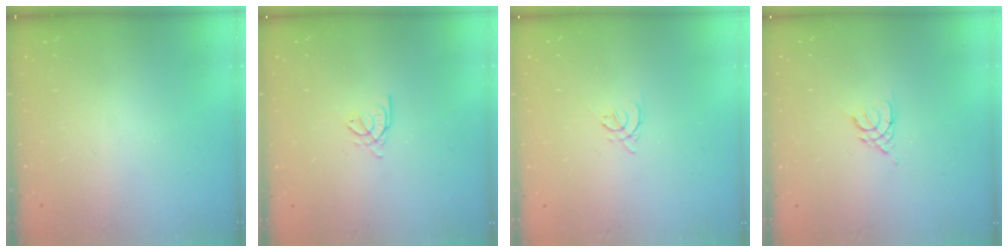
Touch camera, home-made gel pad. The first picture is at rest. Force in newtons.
{"total": 2.4, "press": 2.4, "slide": 0.1}
{"total": 2.4, "press": 2.3, "slide": 0.6}
{"total": 3.6, "press": 3.5, "slide": 0.7}